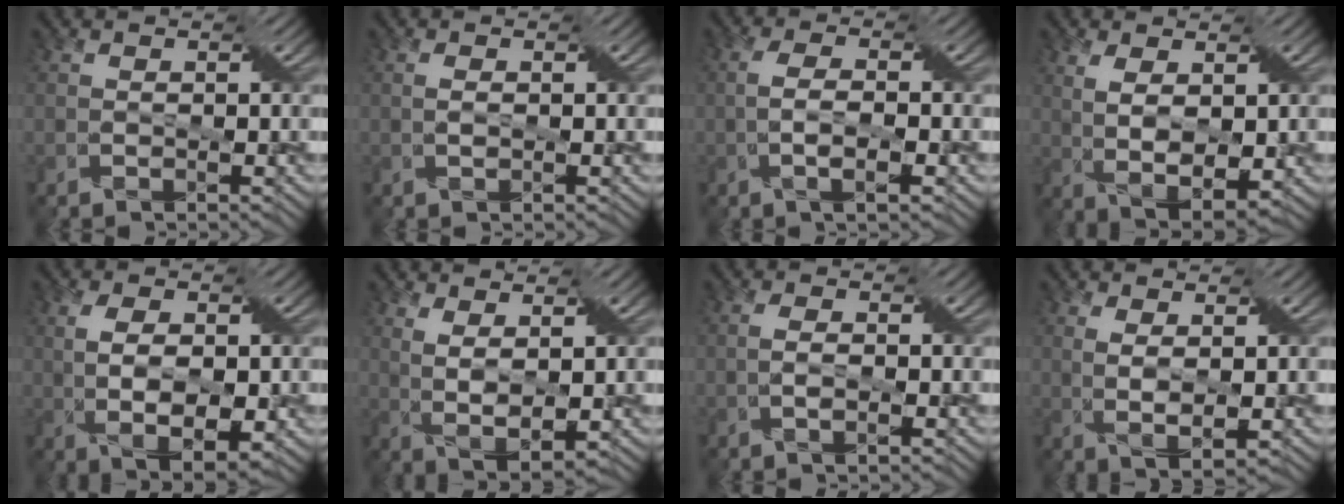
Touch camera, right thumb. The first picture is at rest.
{"total": 0.6, "force": [0.5, 0.2, 0.2], "torque": [-0.007, 0.000, 0.009]}
{"total": 2.7, "force": [-0.6, 0.5, 2.6], "torque": [-0.062, 0.003, -0.017]}
{"total": 5.0, "force": [1.3, 2.3, 4.3], "torque": [-0.098, -0.004, 0.027]}
{"total": 6.9, "force": [-0.1, 3.6, 5.9], "torque": [-0.110, -0.003, 0.006]}
{"total": 3.6, "force": [2.0, 0.8, 2.8], "torque": [-0.070, -0.004, 0.037]}
{"total": 0.9, "force": [0.1, 0.1, 0.9], "torque": [-0.025, 0.001, -0.003]}
{"total": 2.6, "force": [1.1, 0.5, 2.3], "torque": [-0.059, -0.001, 0.021]}